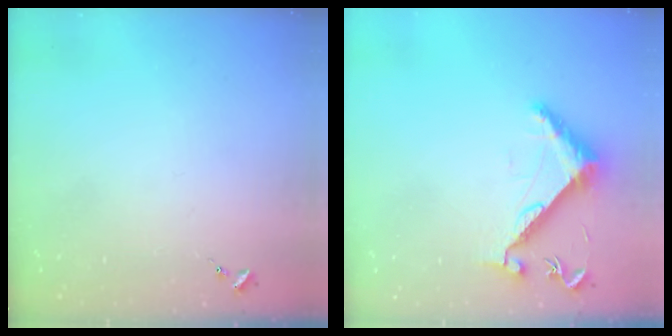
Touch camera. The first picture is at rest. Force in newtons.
{"total": 8.6, "press": 8.6, "slide": 0.7}